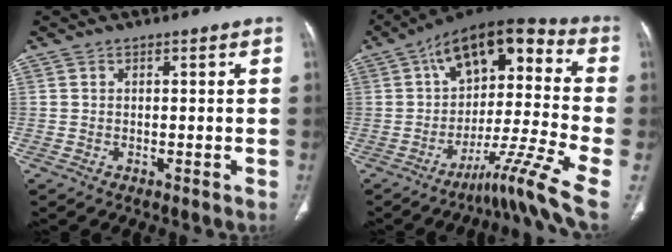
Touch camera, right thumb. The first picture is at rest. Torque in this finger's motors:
{"motor_torque": [0.56, 2.86, 1.03, -0.95, 0.18]}